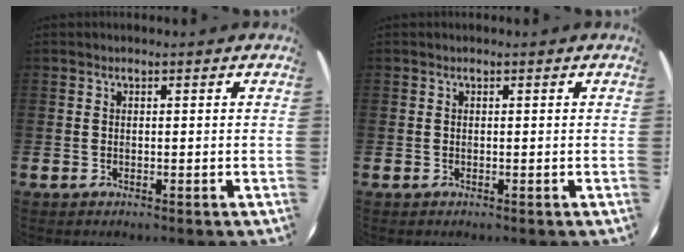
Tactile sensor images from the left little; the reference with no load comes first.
{"total": 0.0}